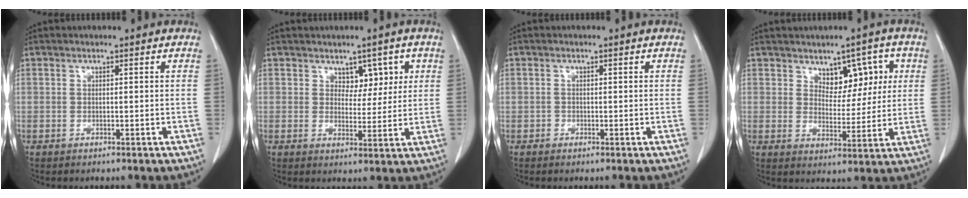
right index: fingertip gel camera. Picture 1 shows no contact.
{"total": 4.4, "force": [2.1, 2.8, 2.6], "torque": [-0.022, 0.005, 0.033]}
{"total": 0.8, "force": [-0.3, 0.7, -0.1], "torque": [0.002, 0.006, -0.009]}
{"total": 6.6, "force": [2.9, 4.1, 4.3], "torque": [-0.046, 0.012, 0.047]}